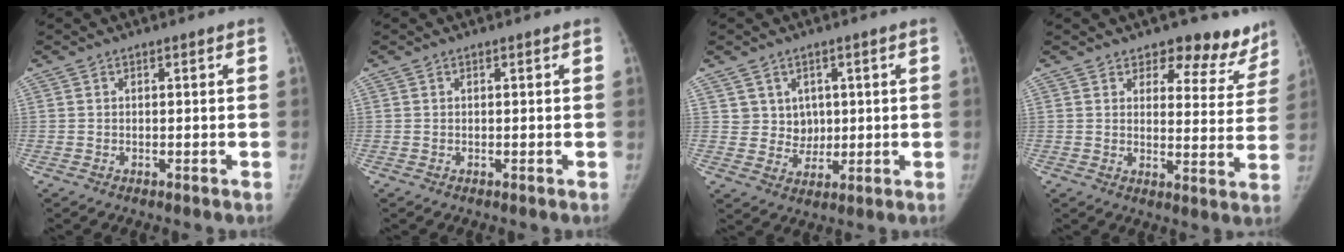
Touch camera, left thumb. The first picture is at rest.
{"total": 0.0}
{"total": 5.2, "force": [1.8, 4.7, 1.1], "torque": [0.014, -0.010, 0.037]}
{"total": 12.6, "force": [10.9, 5.7, 2.7], "torque": [0.029, -0.074, 0.112]}